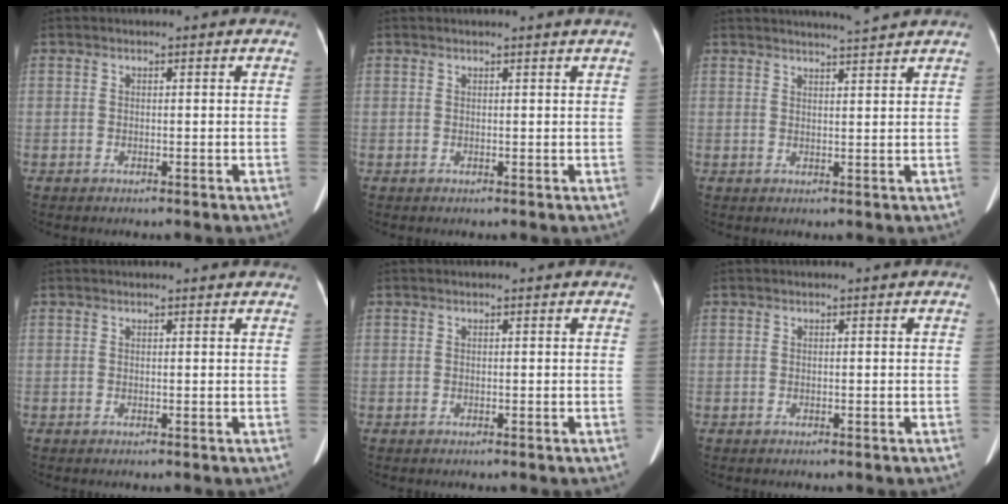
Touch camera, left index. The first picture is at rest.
{"total": 1.0, "force": [0.9, -0.3, 0.3], "torque": [-0.013, -0.003, 0.015]}
{"total": 4.4, "force": [4.2, -0.9, 1.2], "torque": [-0.019, 0.003, 0.058]}
{"total": 4.2, "force": [4.0, 0.4, 1.2], "torque": [-0.017, 0.018, 0.038]}
{"total": 0.6, "force": [0.6, 0.0, 0.1], "torque": [-0.006, 0.004, 0.005]}
{"total": 0.0}